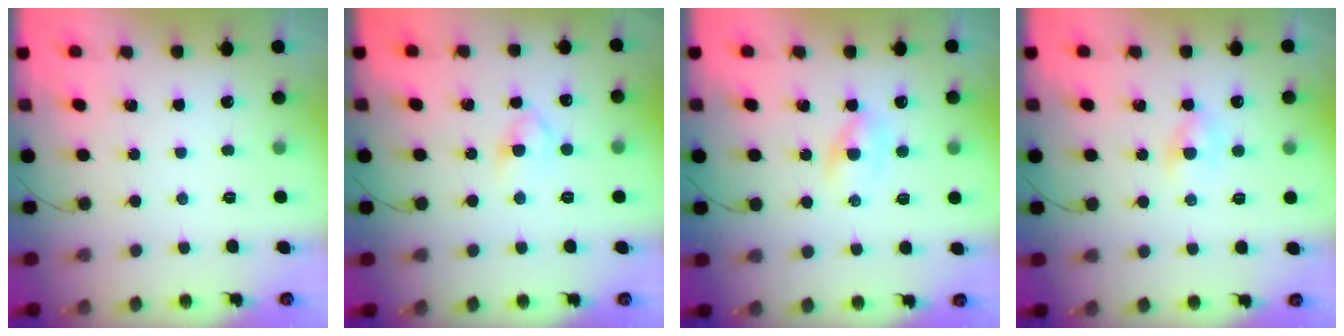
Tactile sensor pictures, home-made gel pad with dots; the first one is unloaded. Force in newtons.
{"total": 4.2, "press": 4.0, "slide": 1.3}
{"total": 3.6, "press": 3.4, "slide": 1.0}
{"total": 2.9, "press": 2.7, "slide": 1.0}